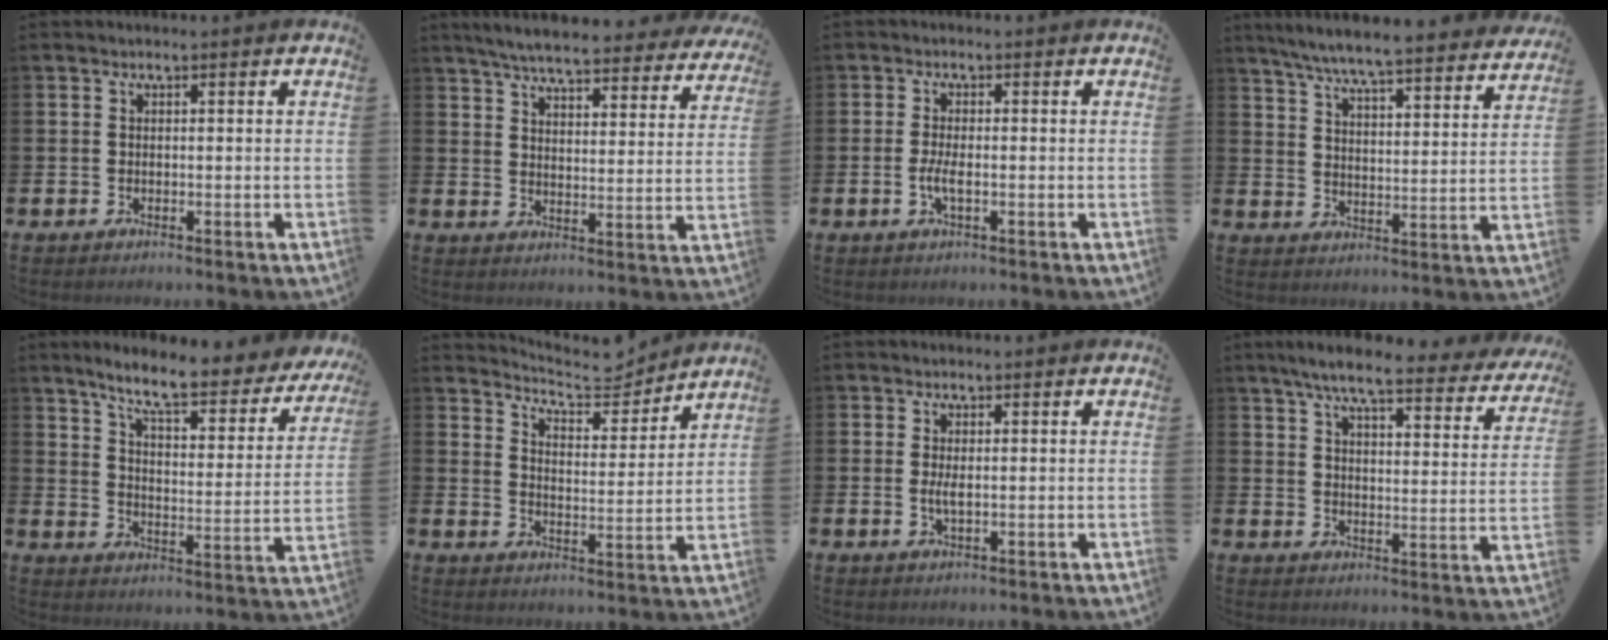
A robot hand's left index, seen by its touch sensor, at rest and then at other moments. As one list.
[{"total": 5.9, "force": [5.6, 0.4, 1.9], "torque": [-0.052, -0.037, 0.093]}, {"total": 2.4, "force": [-0.6, 0.7, 2.2], "torque": [-0.048, 0.004, -0.010]}, {"total": 7.0, "force": [6.6, 0.2, 2.3], "torque": [-0.063, -0.051, 0.110]}, {"total": 7.7, "force": [6.7, 1.2, 3.7], "torque": [-0.097, -0.046, 0.107]}, {"total": 6.3, "force": [6.1, 1.3, 1.1], "torque": [-0.041, -0.045, 0.105]}, {"total": 1.6, "force": [0.1, 0.5, 1.5], "torque": [-0.029, 0.000, 0.000]}, {"total": 7.3, "force": [6.3, 0.7, 3.6], "torque": [-0.080, -0.037, 0.101]}]